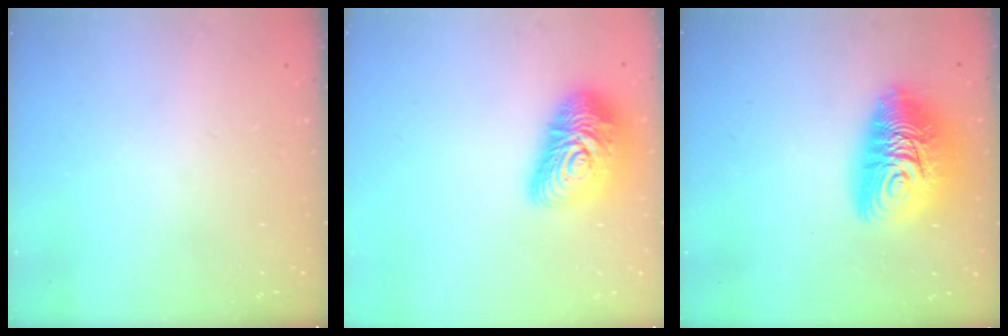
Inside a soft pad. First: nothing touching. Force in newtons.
{"total": 17.7, "press": 17.7, "slide": 1.1}
{"total": 15.5, "press": 15.4, "slide": 1.3}